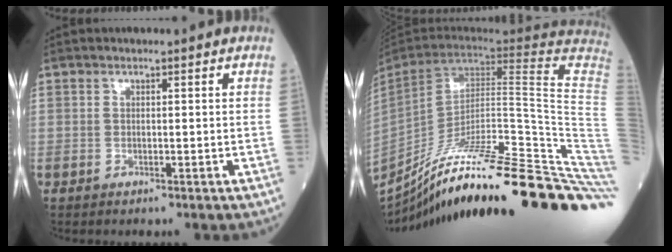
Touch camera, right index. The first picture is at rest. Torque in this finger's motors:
{"motor_torque": [0.08, -2.06, 0.61, 0.14]}